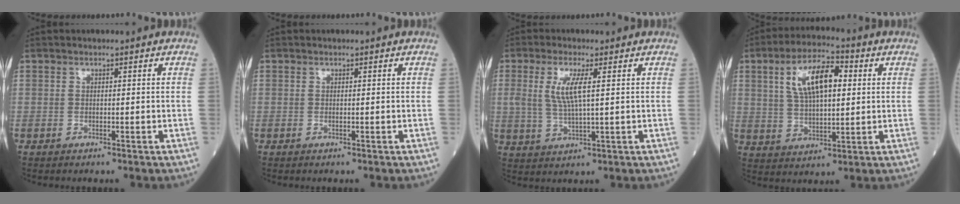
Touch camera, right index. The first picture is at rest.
{"total": 0.0}
{"total": 5.7, "force": [1.4, 0.8, 5.5], "torque": [-0.125, -0.002, 0.029]}
{"total": 11.0, "force": [3.1, 4.2, 9.7], "torque": [-0.184, 0.020, 0.056]}